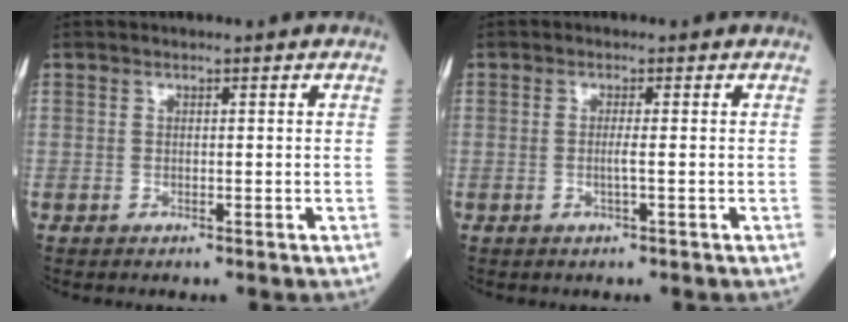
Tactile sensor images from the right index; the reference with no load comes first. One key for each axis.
{"total": 1.3, "fx": -0.2, "fy": -0.3, "fz": 1.3, "tx": -0.028, "ty": -0.001, "tz": -0.005}